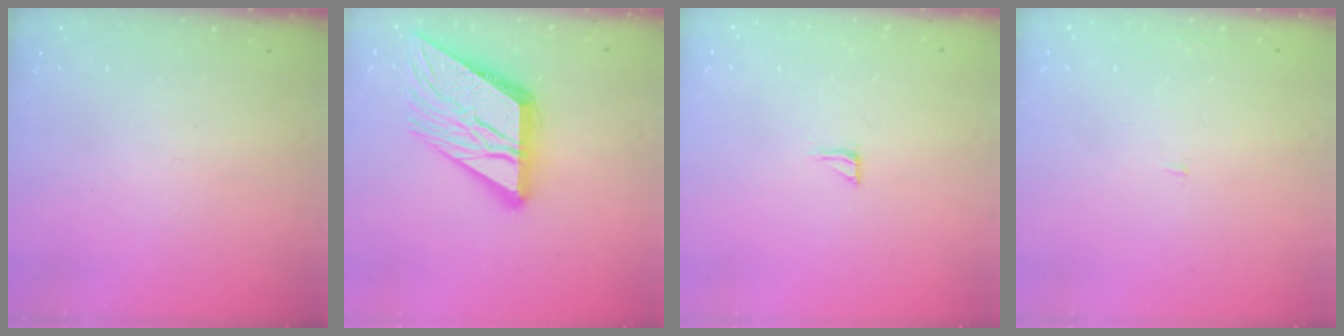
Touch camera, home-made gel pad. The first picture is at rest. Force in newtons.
{"total": 20.0, "press": 19.8, "slide": 2.2}
{"total": 3.6, "press": 3.6, "slide": 0.4}
{"total": 1.2, "press": 1.2, "slide": 0.1}